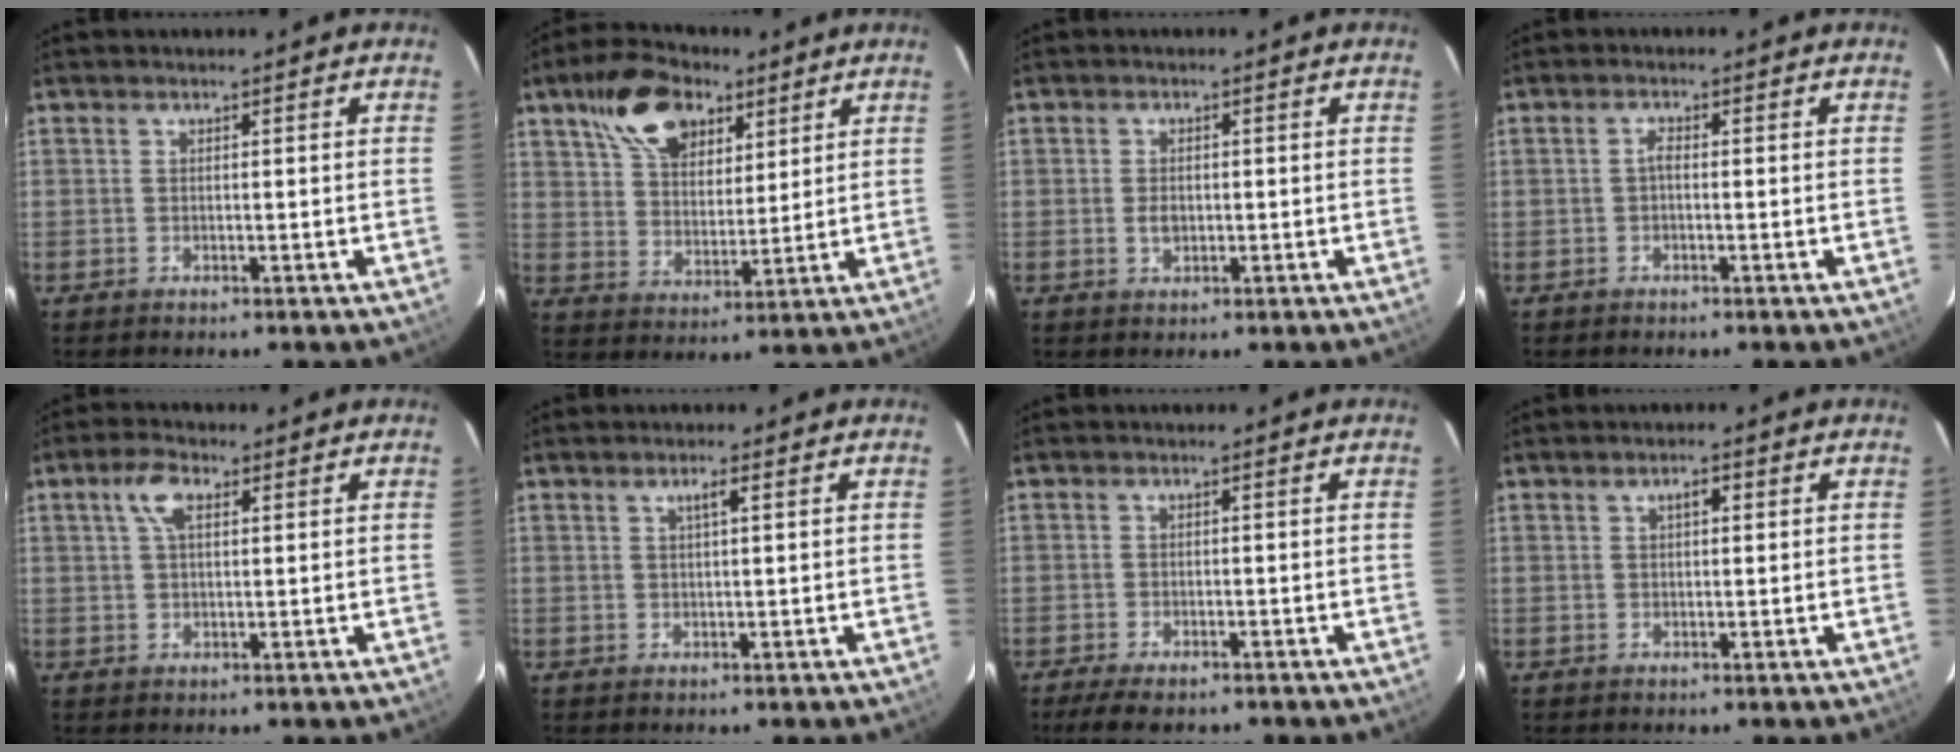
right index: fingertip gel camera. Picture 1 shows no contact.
{"total": 14.3, "force": [8.3, 8.3, 8.2], "torque": [-0.159, 0.036, 0.149]}
{"total": 2.2, "force": [-0.3, 1.7, 1.4], "torque": [-0.025, 0.001, -0.004]}
{"total": 1.2, "force": [-0.3, 0.5, 1.0], "torque": [-0.019, 0.006, -0.008]}
{"total": 4.6, "force": [1.8, 2.2, 3.6], "torque": [-0.069, 0.013, 0.032]}
{"total": 1.6, "force": [0.7, 0.0, 1.4], "torque": [-0.024, 0.004, 0.013]}
{"total": 5.9, "force": [-4.6, 1.9, 3.1], "torque": [-0.076, -0.021, -0.076]}
{"total": 1.8, "force": [0.6, 0.8, 1.4], "torque": [-0.024, 0.008, 0.010]}